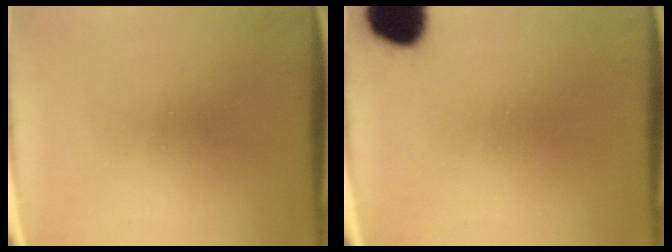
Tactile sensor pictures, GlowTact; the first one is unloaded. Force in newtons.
{"total": 11.6}